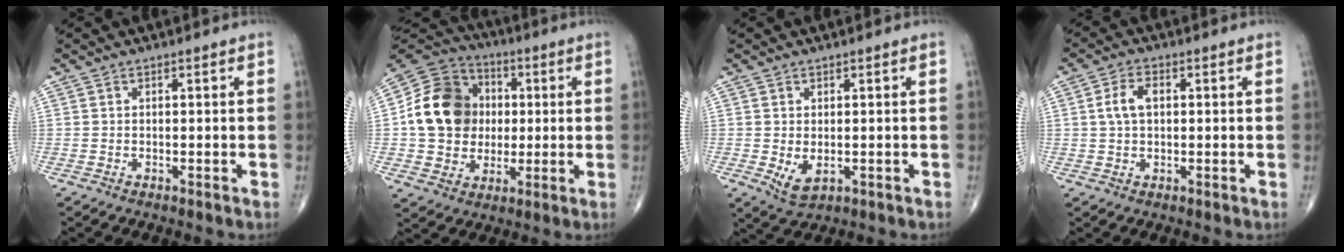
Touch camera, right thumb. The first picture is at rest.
{"total": 16.5, "force": [1.2, 14.0, 8.7], "torque": [-0.131, 0.018, 0.021]}
{"total": 3.8, "force": [-0.5, 2.2, 3.1], "torque": [-0.048, -0.006, 0.006]}
{"total": 4.9, "force": [0.8, 2.9, 3.8], "torque": [-0.082, 0.011, 0.014]}